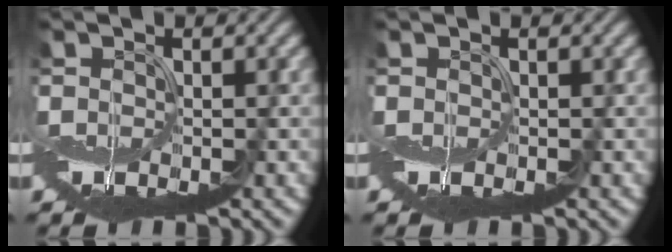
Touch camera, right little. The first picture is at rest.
{"total": 0.0}